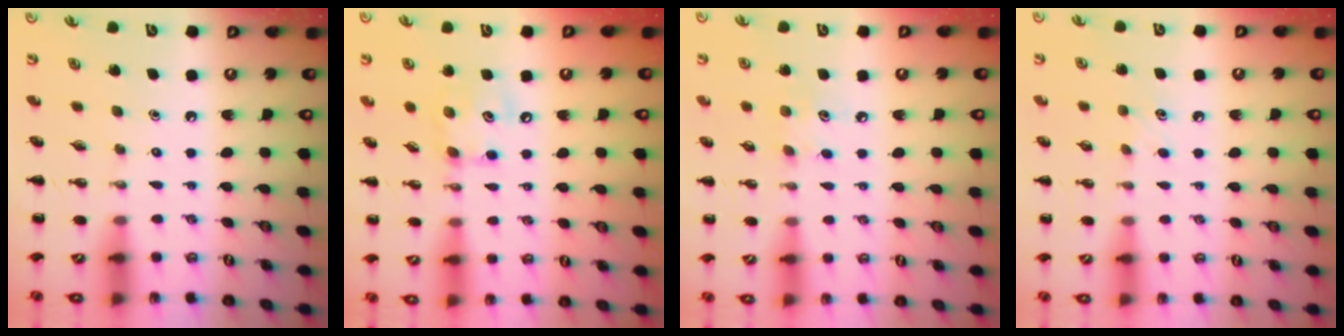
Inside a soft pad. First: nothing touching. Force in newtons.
{"total": 7.7, "press": 7.6, "slide": 0.4}
{"total": 6.3, "press": 6.2, "slide": 1.5}
{"total": 4.4, "press": 4.2, "slide": 1.5}